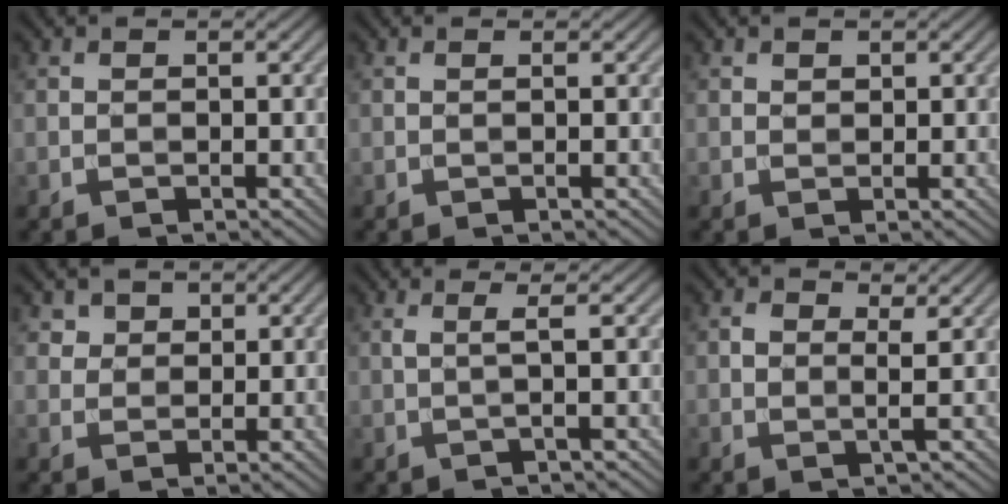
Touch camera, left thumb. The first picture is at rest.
{"total": 0.5, "force": [0.1, -0.1, 0.5], "torque": [-0.011, 0.002, 0.000]}
{"total": 0.8, "force": [0.6, 0.5, 0.2], "torque": [-0.004, -0.002, 0.011]}
{"total": 2.8, "force": [1.7, 2.1, 0.7], "torque": [-0.025, -0.014, 0.041]}
{"total": 2.1, "force": [0.3, 0.0, 2.1], "torque": [-0.044, 0.007, -0.002]}
{"total": 2.3, "force": [0.5, 0.9, 2.1], "torque": [-0.045, -0.002, 0.009]}